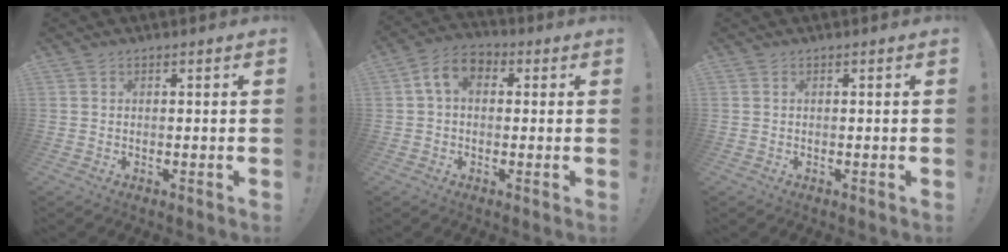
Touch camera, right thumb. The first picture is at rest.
{"total": 8.0, "force": [2.0, 5.4, 5.6], "torque": [-0.091, 0.011, 0.042]}
{"total": 0.0}